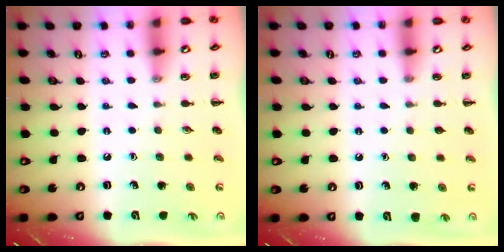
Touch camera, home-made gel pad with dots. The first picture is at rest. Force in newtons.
{"total": 0.0}